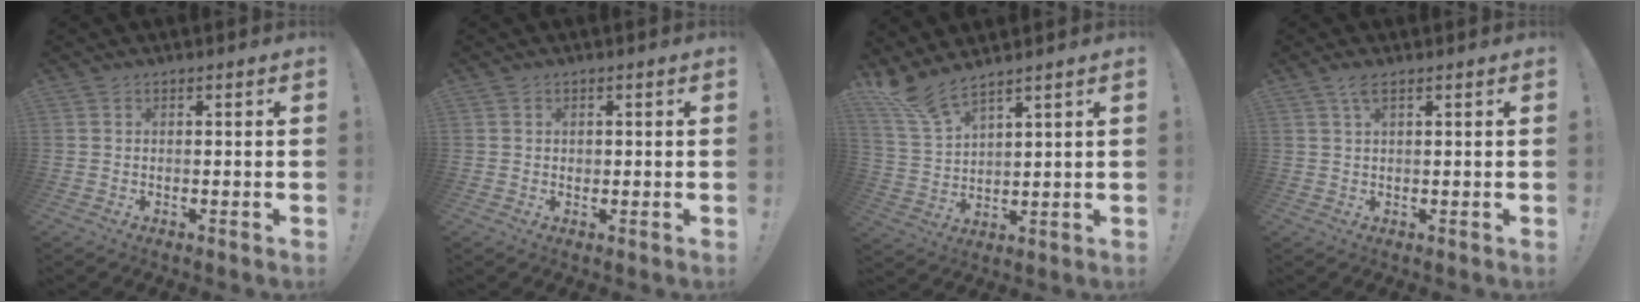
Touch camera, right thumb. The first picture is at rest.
{"total": 0.8, "force": [0.2, 0.8, 0.1], "torque": [0.001, 0.000, 0.002]}
{"total": 8.1, "force": [7.1, 1.4, 3.6], "torque": [-0.084, -0.041, 0.137]}
{"total": 2.6, "force": [1.4, 0.5, 2.2], "torque": [-0.043, 0.000, 0.023]}